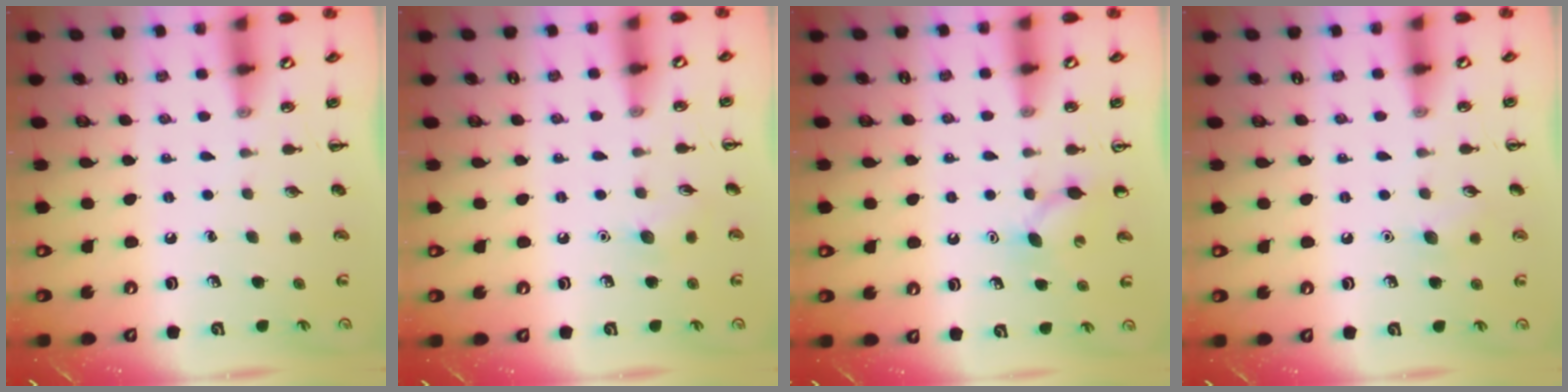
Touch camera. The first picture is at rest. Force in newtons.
{"total": 5.6, "press": 5.4, "slide": 1.3}
{"total": 6.7, "press": 6.4, "slide": 1.7}
{"total": 5.8, "press": 5.6, "slide": 1.5}